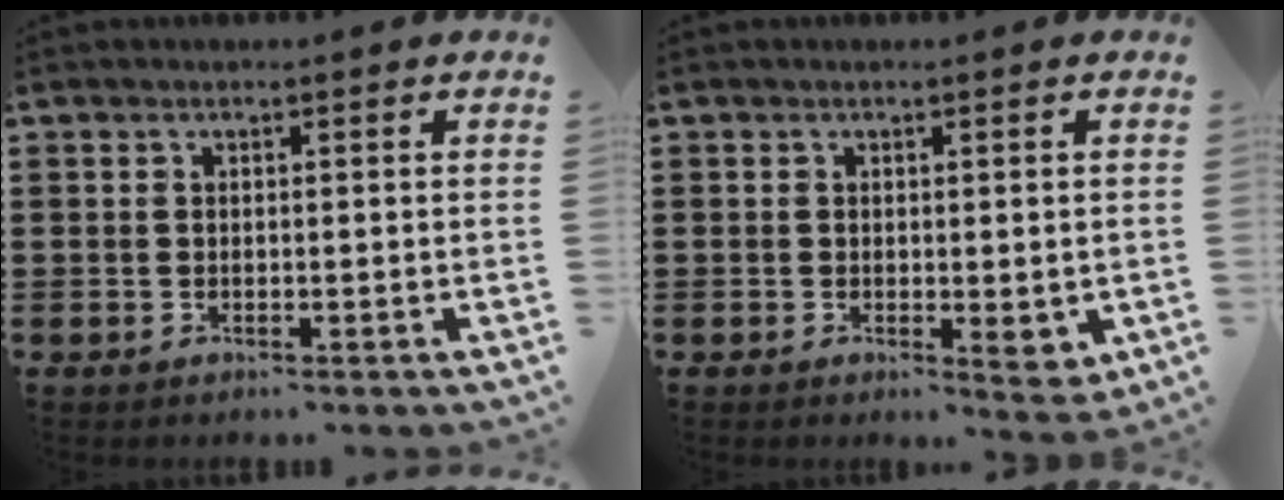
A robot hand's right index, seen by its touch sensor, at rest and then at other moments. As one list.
[{"total": 2.6, "force": [-0.4, 1.0, 2.3], "torque": [-0.039, 0.000, -0.005]}]